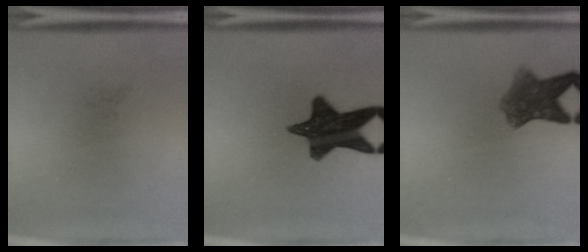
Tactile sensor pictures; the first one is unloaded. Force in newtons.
{"total": 13.7}
{"total": 6.4}